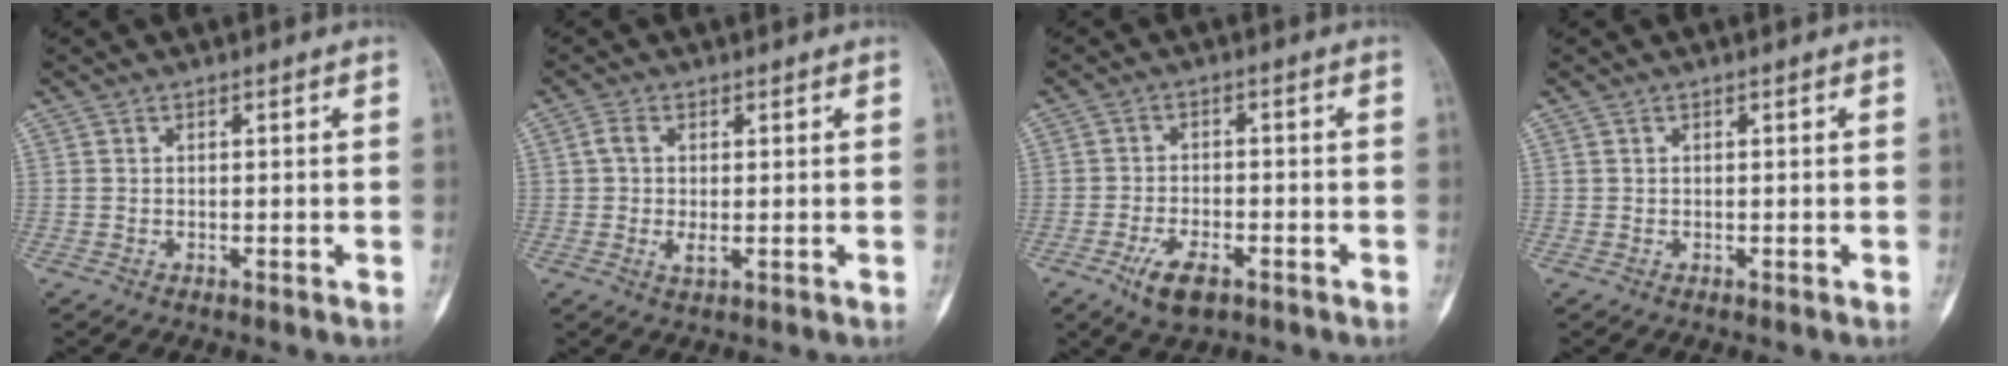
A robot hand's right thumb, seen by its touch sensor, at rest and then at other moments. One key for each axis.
{"total": 3.3, "fx": 0.1, "fy": 1.6, "fz": 2.9, "tx": -0.064, "ty": 0.000, "tz": 0.001}
{"total": 6.3, "fx": -3.4, "fy": 3.0, "fz": 4.4, "tx": -0.080, "ty": 0.010, "tz": -0.055}
{"total": 0.0}